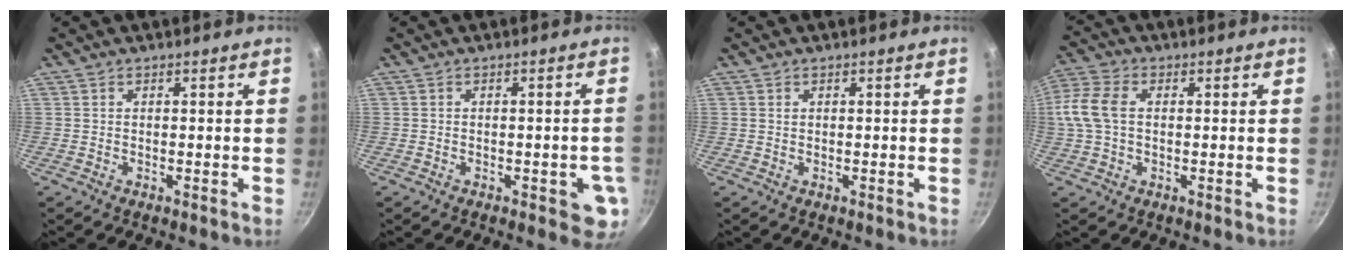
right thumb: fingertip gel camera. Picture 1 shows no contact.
{"total": 5.8, "force": [-1.7, 2.6, 4.9], "torque": [-0.038, 0.004, -0.020]}
{"total": 0.0}
{"total": 10.6, "force": [0.8, 7.0, 7.9], "torque": [-0.174, 0.021, 0.004]}